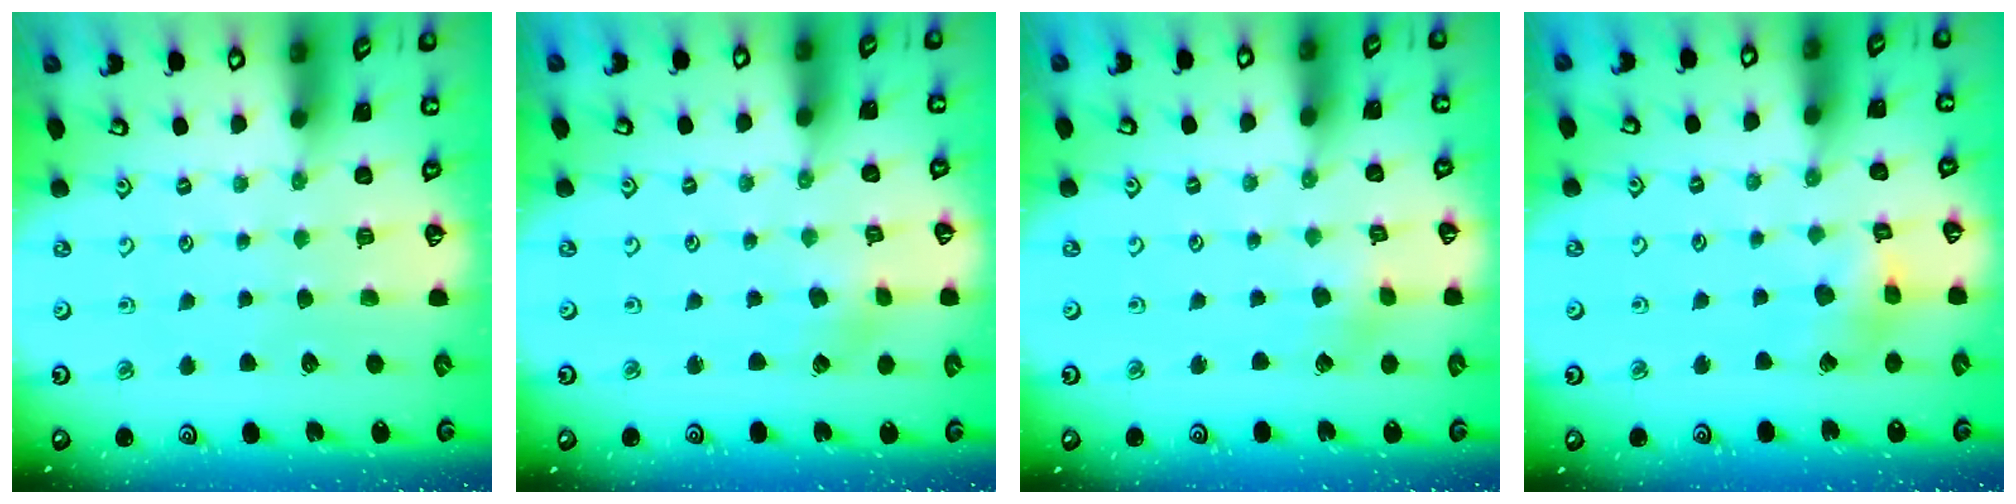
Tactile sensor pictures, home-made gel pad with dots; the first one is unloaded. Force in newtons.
{"total": 1.4, "press": 1.4, "slide": 0.2}
{"total": 1.9, "press": 1.9, "slide": 0.2}
{"total": 6.6, "press": 6.6, "slide": 0.5}